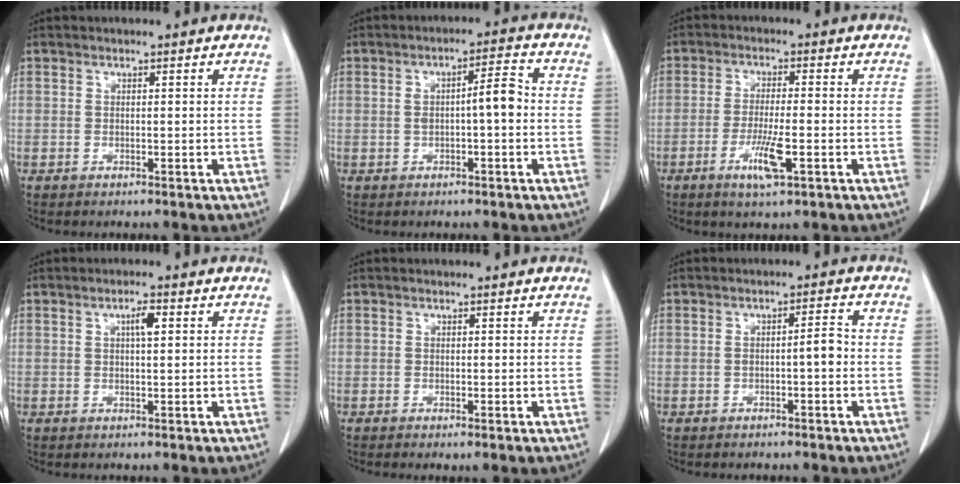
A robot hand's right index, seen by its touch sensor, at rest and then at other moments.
{"total": 5.4, "force": [-0.1, 1.0, 5.3], "torque": [-0.086, 0.020, -0.001]}
{"total": 6.0, "force": [-2.4, 0.6, 5.4], "torque": [-0.104, -0.010, -0.042]}
{"total": 2.8, "force": [1.0, 0.5, 2.5], "torque": [-0.043, 0.001, 0.015]}
{"total": 0.6, "force": [-0.1, 0.1, 0.6], "torque": [-0.013, -0.005, 0.002]}
{"total": 2.7, "force": [-0.5, 0.4, 2.6], "torque": [-0.039, 0.005, -0.010]}